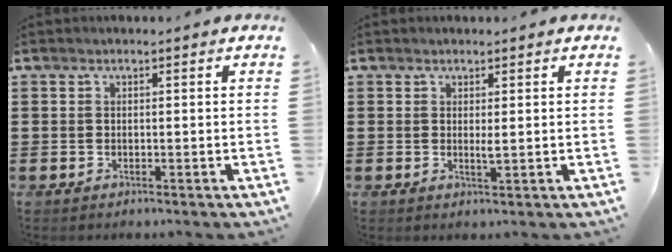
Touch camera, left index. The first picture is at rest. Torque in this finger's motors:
{"motor_torque": [0.49, -0.15, 0.07, 0.03]}